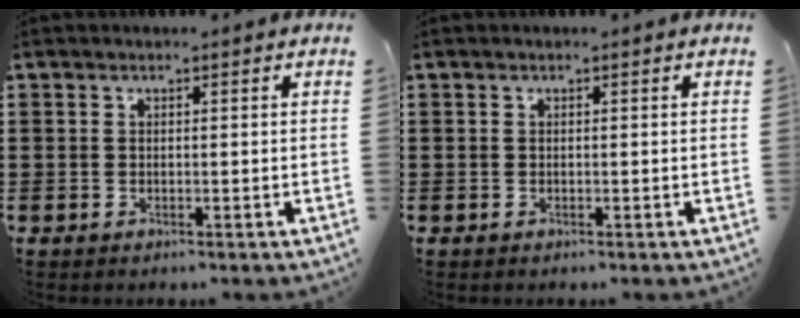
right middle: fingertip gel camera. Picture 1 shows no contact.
{"total": 0.0}